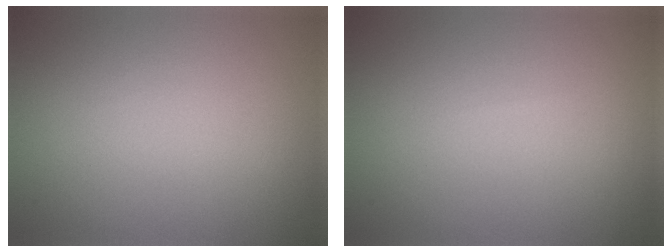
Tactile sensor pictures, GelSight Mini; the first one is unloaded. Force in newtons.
{"total": 0.0}